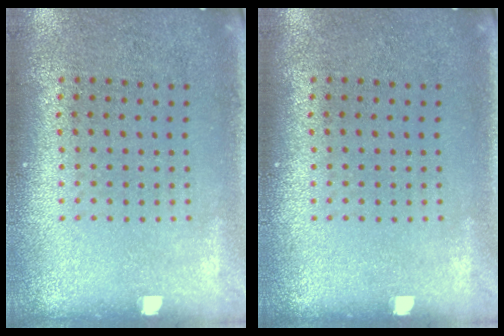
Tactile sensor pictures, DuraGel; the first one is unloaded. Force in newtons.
{"total": 0.0}